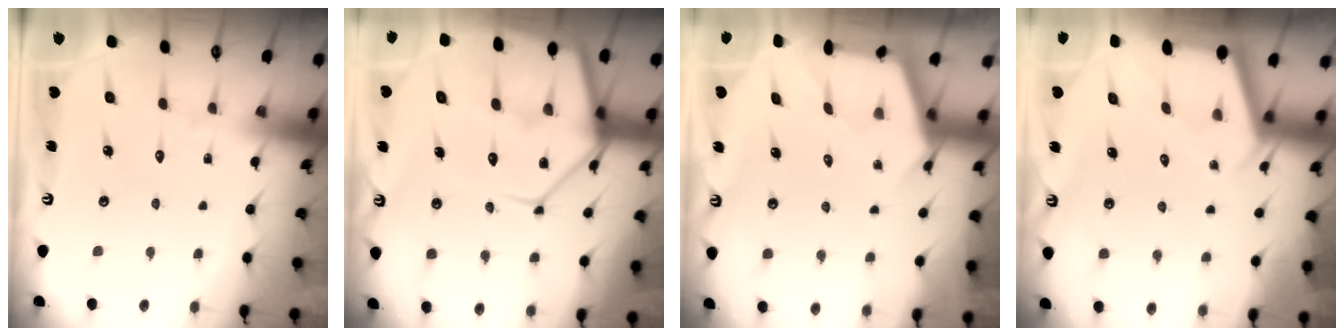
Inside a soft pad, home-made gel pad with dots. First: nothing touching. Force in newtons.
{"total": 18.9, "press": 18.8, "slide": 1.9}
{"total": 2.7, "press": 2.7, "slide": 0.3}
{"total": 2.4, "press": 2.4, "slide": 0.2}